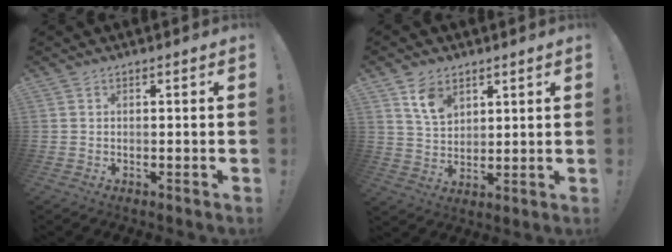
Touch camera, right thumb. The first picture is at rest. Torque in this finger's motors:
{"motor_torque": [0.10, -0.04, 0.08, -0.04, -0.04]}